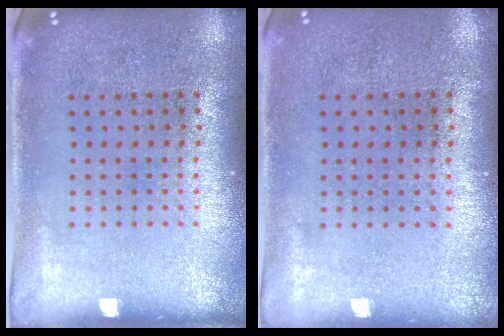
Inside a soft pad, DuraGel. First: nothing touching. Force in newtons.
{"total": 0.0}